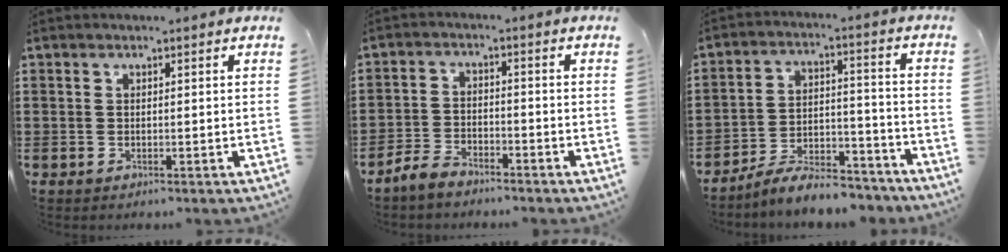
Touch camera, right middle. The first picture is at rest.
{"total": 3.6, "force": [-3.4, 0.9, 0.9], "torque": [-0.039, 0.002, -0.075]}
{"total": 7.8, "force": [-7.2, 1.4, 2.5], "torque": [-0.043, 0.019, -0.138]}